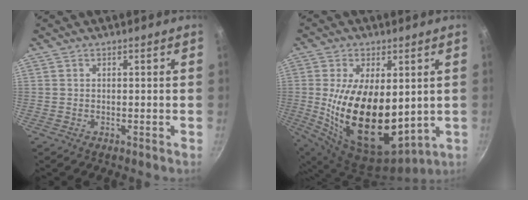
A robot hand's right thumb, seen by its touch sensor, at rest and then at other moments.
{"total": 21.3, "force": [0.9, 11.8, 17.7], "torque": [-0.307, -0.033, 0.034]}